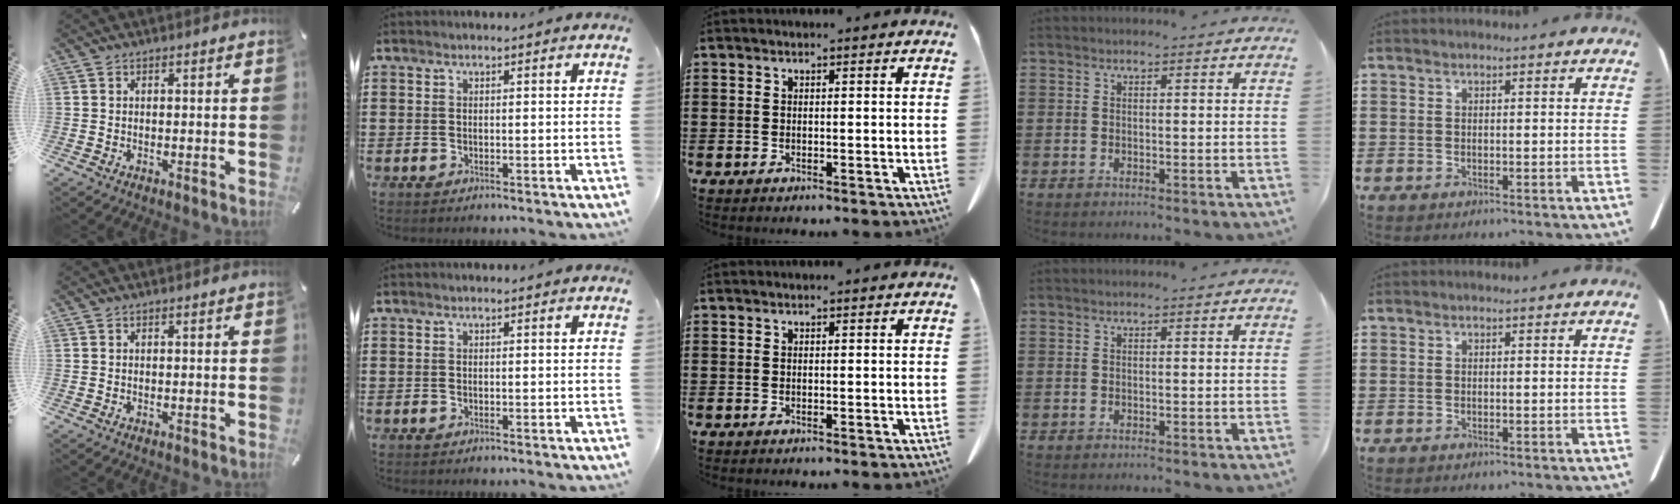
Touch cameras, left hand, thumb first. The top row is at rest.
{}